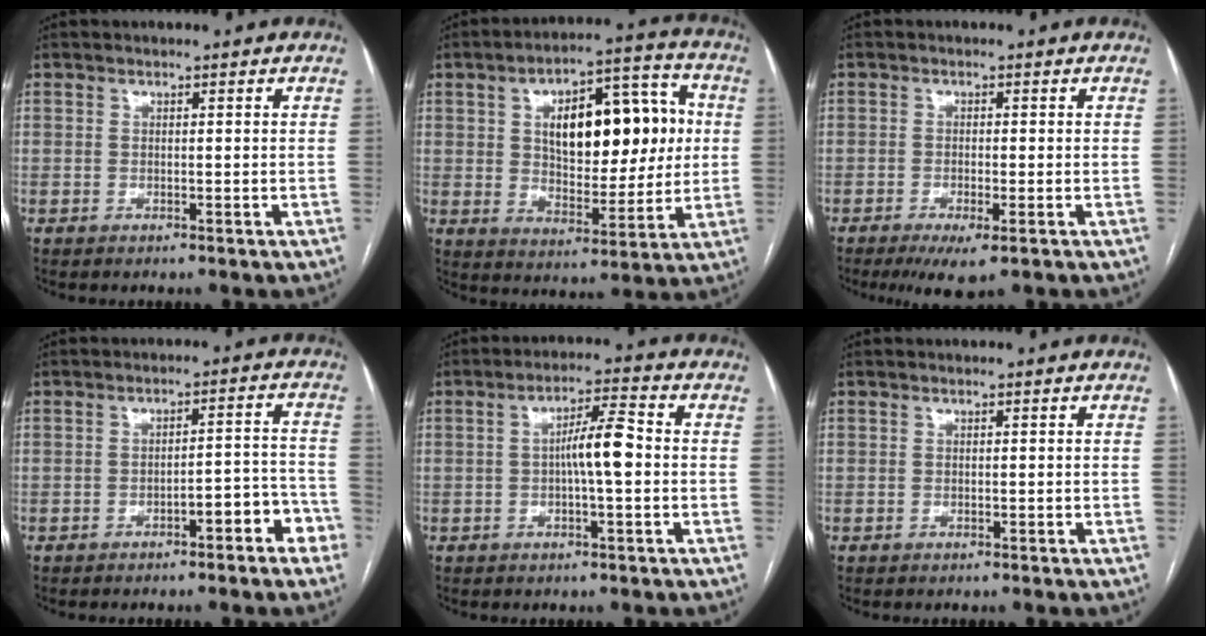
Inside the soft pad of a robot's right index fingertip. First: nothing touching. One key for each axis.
{"total": 18.1, "fx": 3.2, "fy": 8.1, "fz": 15.9, "tx": -0.240, "ty": 0.034, "tz": 0.053}
{"total": 4.7, "fx": -2.6, "fy": 0.8, "fz": 3.9, "tx": -0.067, "ty": -0.012, "tz": -0.039}
{"total": 5.8, "fx": -3.3, "fy": 1.6, "fz": 4.5, "tx": -0.047, "ty": 0.032, "tz": -0.041}
{"total": 6.3, "fx": -0.4, "fy": 0.7, "fz": 6.2, "tx": -0.108, "ty": 0.014, "tz": -0.009}
{"total": 0.0}